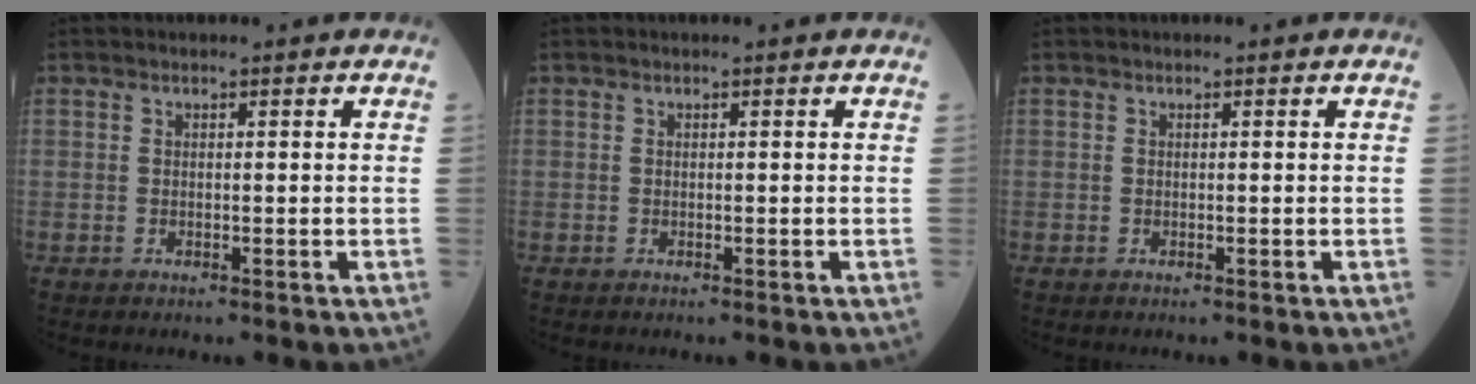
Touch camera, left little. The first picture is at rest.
{"total": 0.0}
{"total": 0.0}